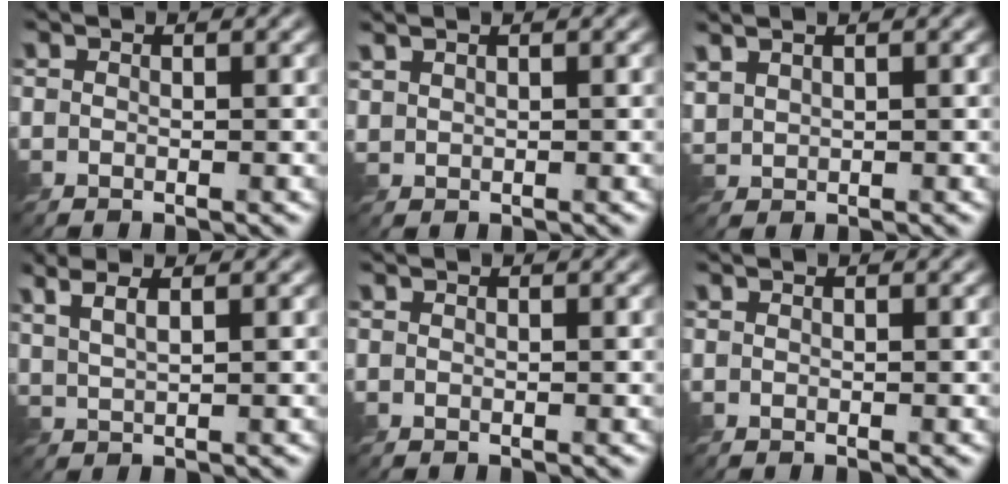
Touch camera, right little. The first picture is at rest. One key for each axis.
{"total": 1.3, "fx": 1.2, "fy": 0.3, "fz": 0.4, "tx": -0.014, "ty": 0.003, "tz": 0.029}
{"total": 1.9, "fx": 1.6, "fy": 0.8, "fz": 0.8, "tx": -0.024, "ty": 0.006, "tz": 0.040}
{"total": 3.5, "fx": 2.1, "fy": 1.1, "fz": 2.5, "tx": -0.033, "ty": 0.006, "tz": 0.027}
{"total": 0.0}
{"total": 0.0}